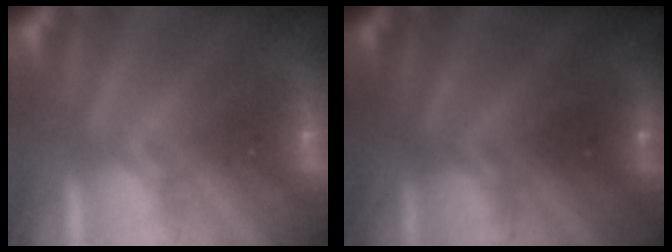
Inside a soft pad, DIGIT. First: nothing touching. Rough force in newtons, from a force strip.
{"total": 2.7}